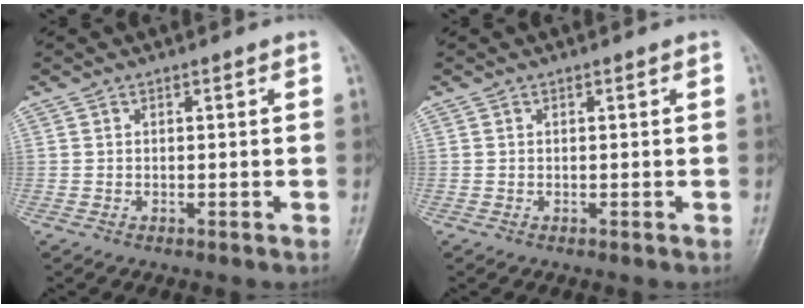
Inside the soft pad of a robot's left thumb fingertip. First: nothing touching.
{"total": 0.0}